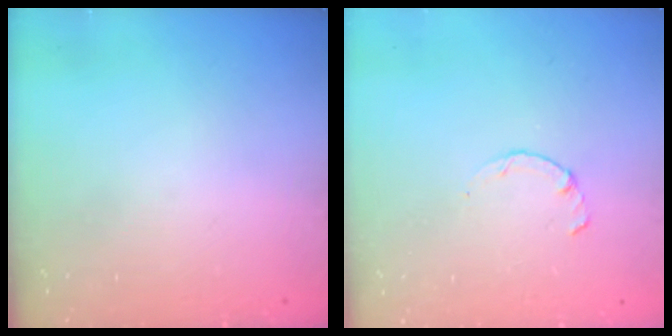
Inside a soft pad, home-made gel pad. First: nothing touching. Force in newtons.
{"total": 0.9, "press": 0.8, "slide": 0.3}